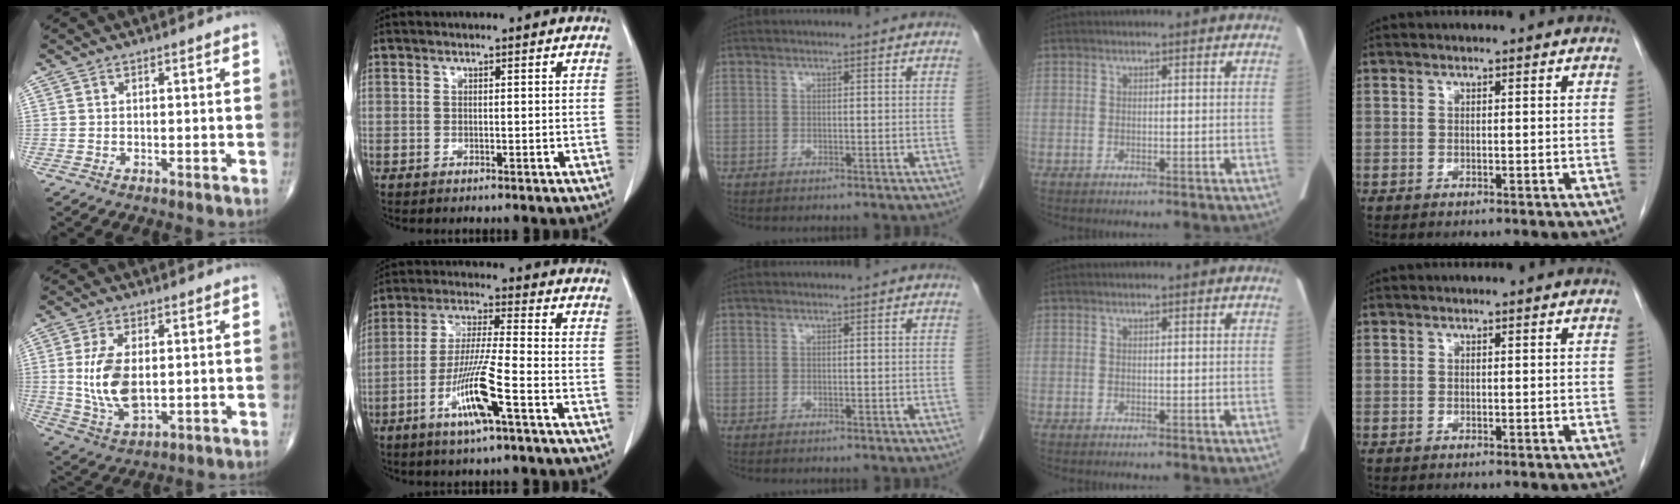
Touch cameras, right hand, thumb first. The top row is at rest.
{"thumb": {"total": 10.7, "force": [0.7, 5.6, 9.1], "torque": [-0.181, -0.013, 0.024]}, "index": {"total": 10.2, "force": [-4.5, -0.2, 9.2], "torque": [-0.180, -0.013, -0.088]}}